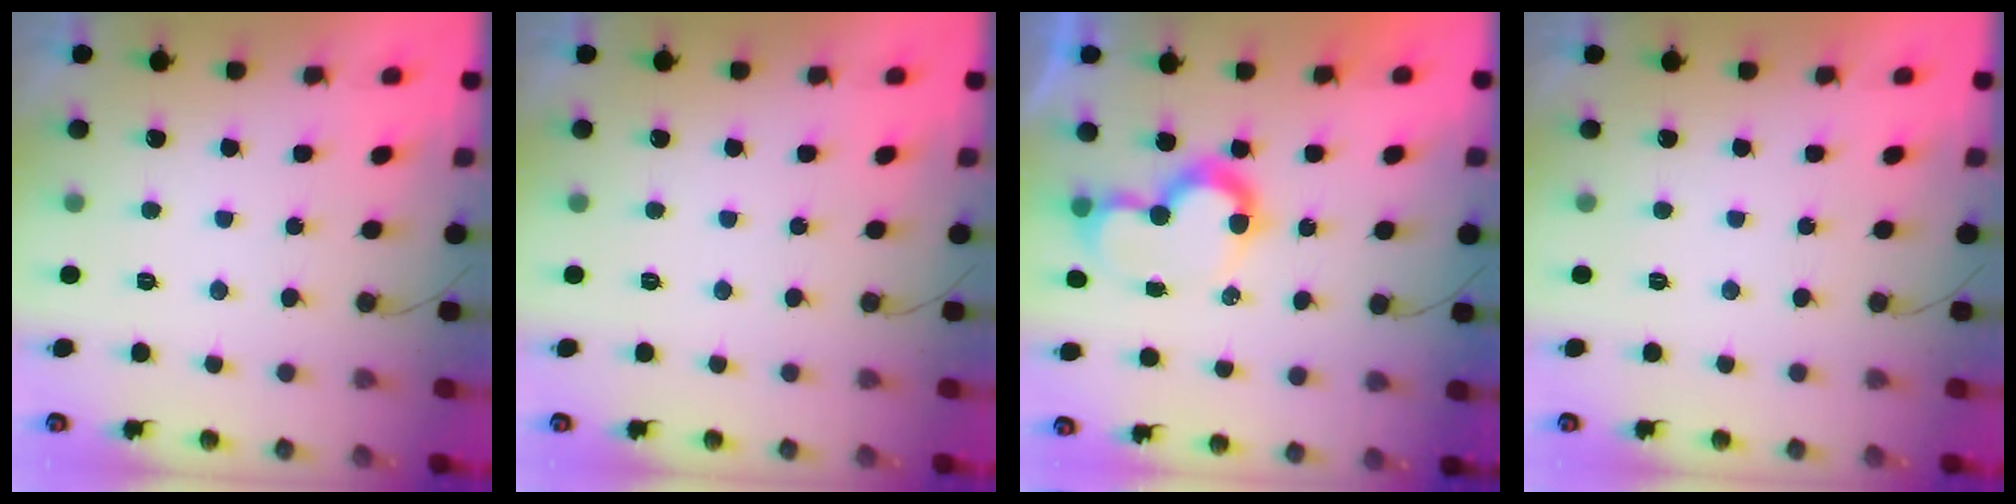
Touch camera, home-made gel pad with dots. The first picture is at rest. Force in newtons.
{"total": 0.0}
{"total": 8.3, "press": 8.3, "slide": 0.1}
{"total": 1.8, "press": 1.8, "slide": 0.1}